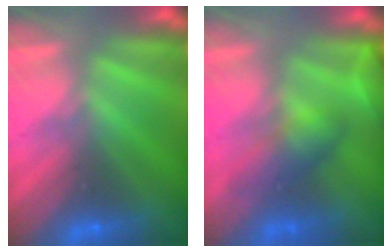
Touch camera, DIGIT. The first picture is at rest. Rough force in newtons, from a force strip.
{"total": 4.5}